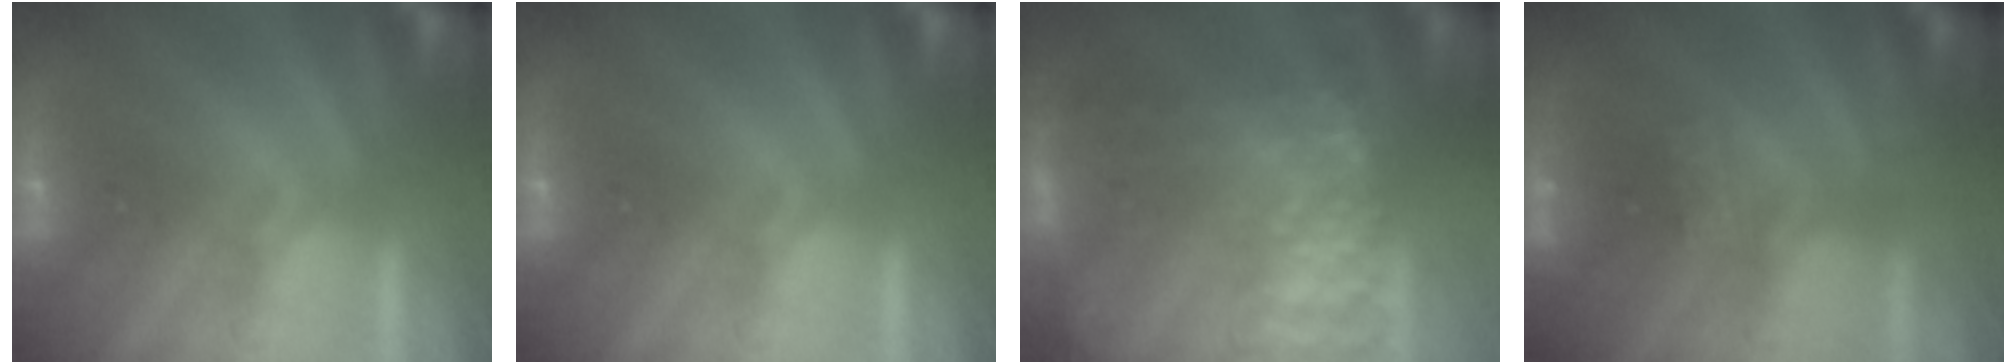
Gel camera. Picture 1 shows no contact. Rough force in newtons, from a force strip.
{"total": 0.0}
{"total": 7.4}
{"total": 2.5}